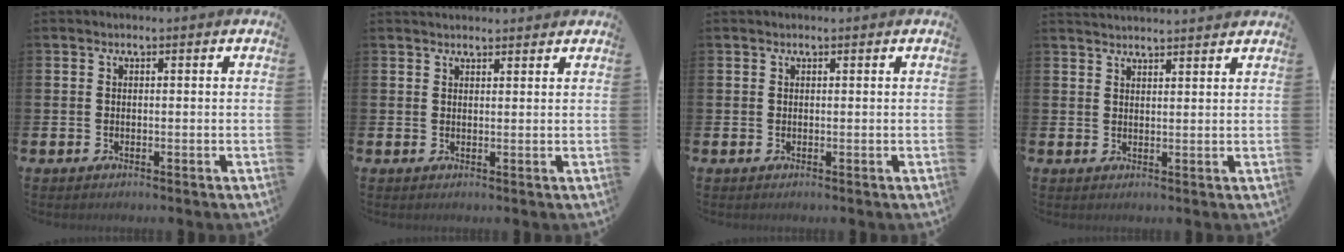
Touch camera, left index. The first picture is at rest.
{"total": 1.9, "force": [1.8, 0.5, 0.1], "torque": [0.006, -0.006, 0.032]}
{"total": 0.0}
{"total": 2.7, "force": [2.7, 0.0, 0.0], "torque": [-0.004, -0.012, 0.050]}